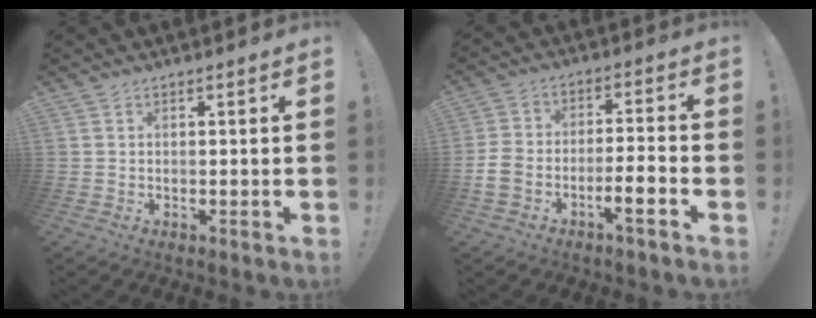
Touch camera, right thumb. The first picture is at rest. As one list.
[{"total": 9.0, "force": [-5.1, 3.6, 6.5], "torque": [-0.124, 0.024, -0.092]}]